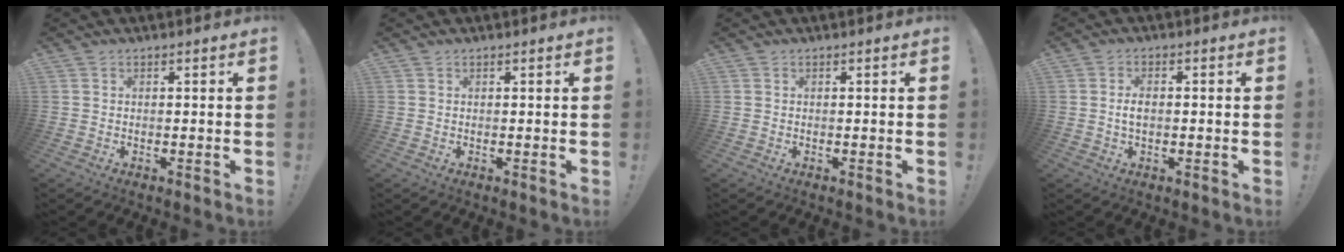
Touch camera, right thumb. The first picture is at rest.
{"total": 0.0}
{"total": 0.0}
{"total": 2.9, "force": [0.0, 1.4, 2.5], "torque": [-0.039, 0.004, -0.002]}